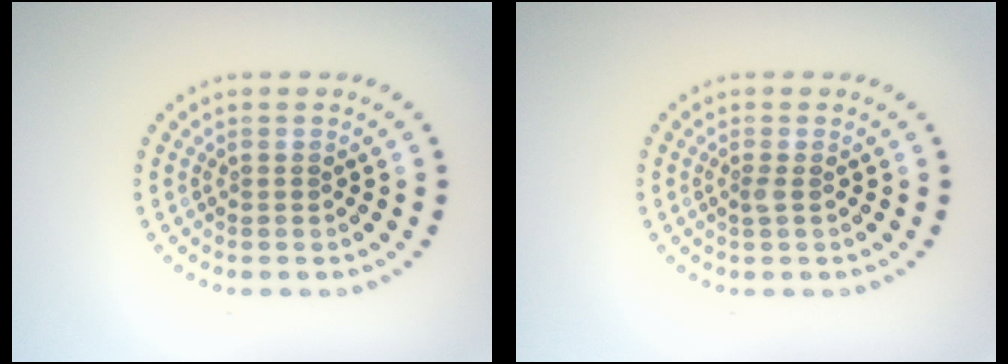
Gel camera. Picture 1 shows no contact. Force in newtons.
{"total": 0.7, "press": 0.6, "slide": 0.3}